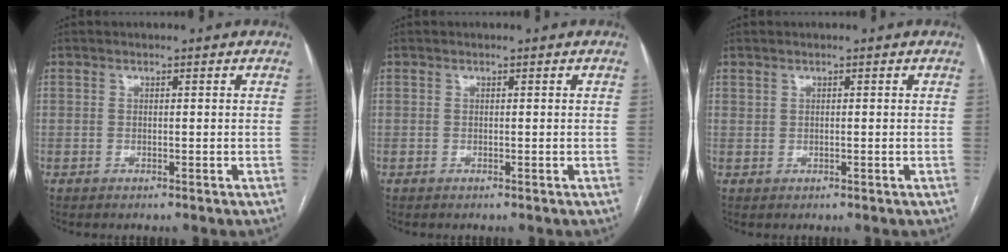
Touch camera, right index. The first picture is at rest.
{"total": 0.0}
{"total": 0.6, "force": [0.4, 0.3, 0.3], "torque": [-0.006, 0.002, 0.009]}